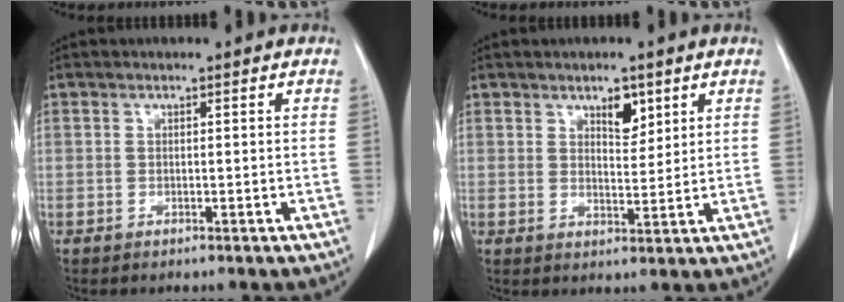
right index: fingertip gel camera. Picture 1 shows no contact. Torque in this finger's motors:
{"motor_torque": [0.18, 0.17, 0.07, 0.03]}